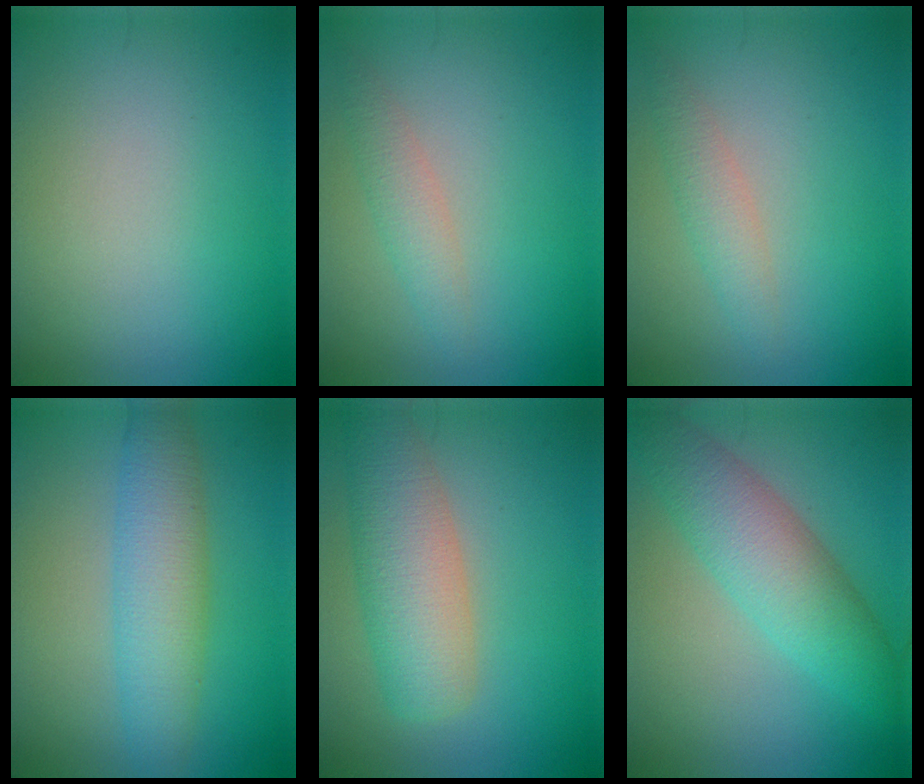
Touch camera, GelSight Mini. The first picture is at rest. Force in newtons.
{"total": 2.0, "press": 2.0, "slide": 0.1}
{"total": 2.0, "press": 2.0, "slide": 0.1}
{"total": 5.1, "press": 5.1, "slide": 0.2}
{"total": 6.2, "press": 6.2, "slide": 0.4}
{"total": 5.8, "press": 5.8, "slide": 0.1}